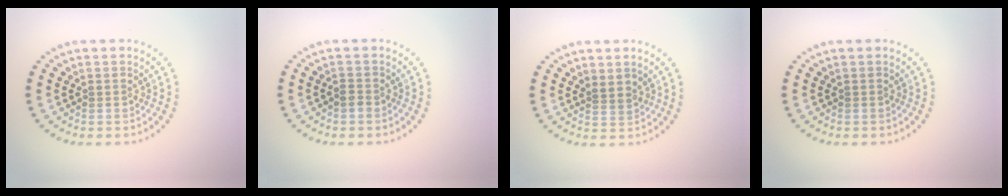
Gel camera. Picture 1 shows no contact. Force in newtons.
{"total": 0.9, "press": 0.8, "slide": 0.5}
{"total": 0.9, "press": 0.6, "slide": 0.7}
{"total": 0.0}